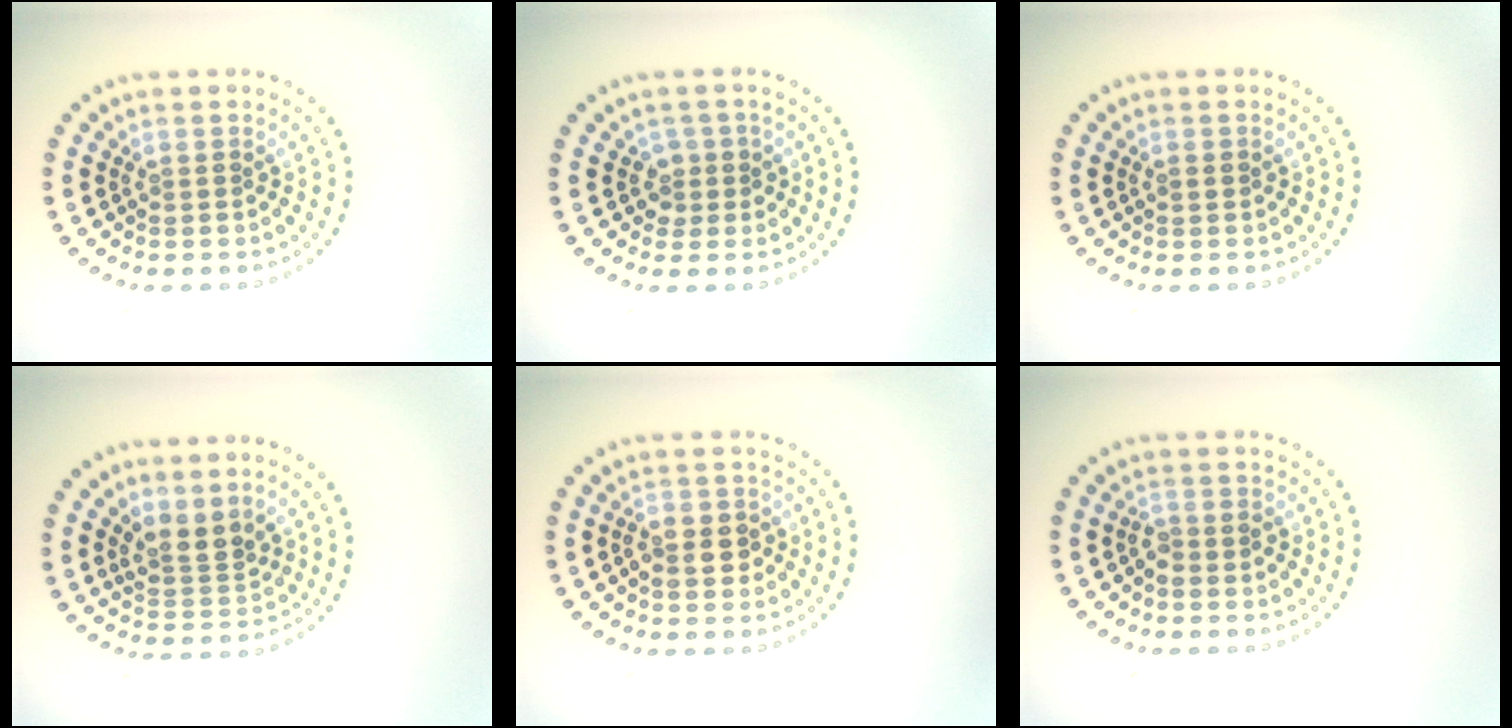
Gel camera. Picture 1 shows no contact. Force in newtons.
{"total": 1.3, "press": 1.1, "slide": 0.7}
{"total": 0.8, "press": 0.8, "slide": 0.1}
{"total": 2.6, "press": 1.9, "slide": 1.8}
{"total": 2.2, "press": 2.1, "slide": 0.5}
{"total": 1.4, "press": 1.1, "slide": 0.9}